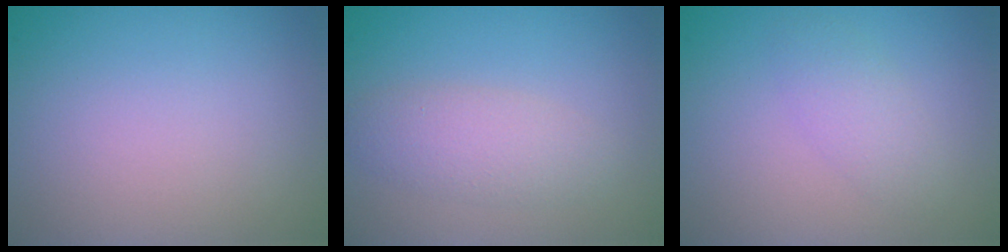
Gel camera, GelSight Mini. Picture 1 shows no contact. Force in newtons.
{"total": 2.8, "press": 2.8, "slide": 0.1}
{"total": 2.0, "press": 2.0, "slide": 0.2}